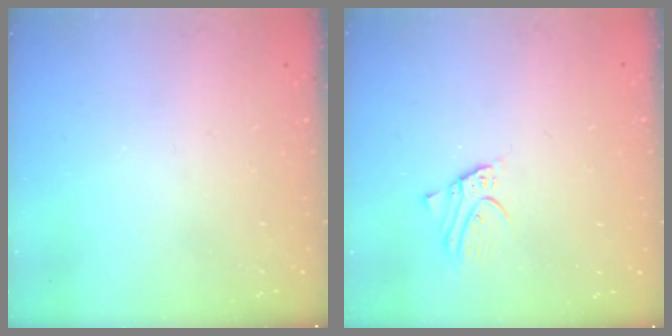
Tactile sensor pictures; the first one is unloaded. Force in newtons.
{"total": 2.7, "press": 2.7, "slide": 0.2}